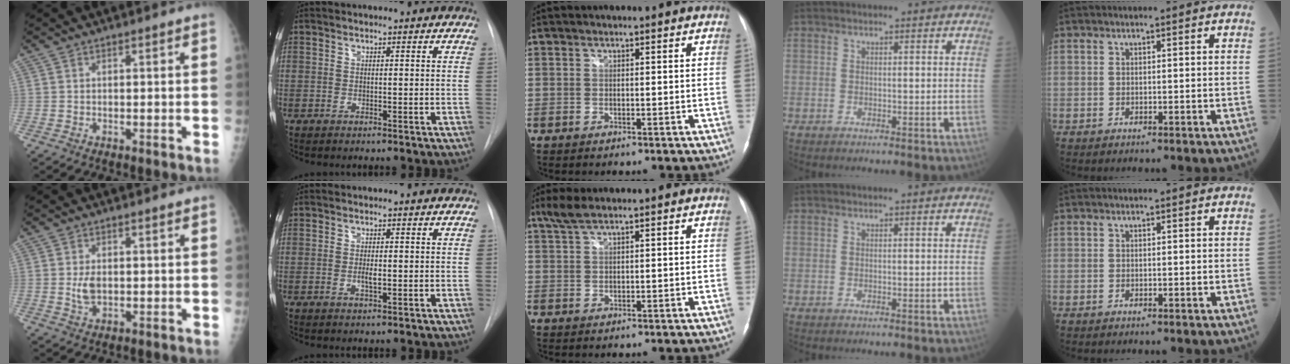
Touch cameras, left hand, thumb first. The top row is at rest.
{"thumb": {"total": 3.3, "force": [0.4, 1.8, 2.7], "torque": [-0.051, -0.007, 0.013]}, "index": {"total": 1.1, "force": [-0.1, 0.3, 1.1], "torque": [-0.023, -0.006, -0.002]}, "middle": {"total": 2.9, "force": [2.2, 0.3, 1.8], "torque": [-0.049, 0.013, 0.049]}}